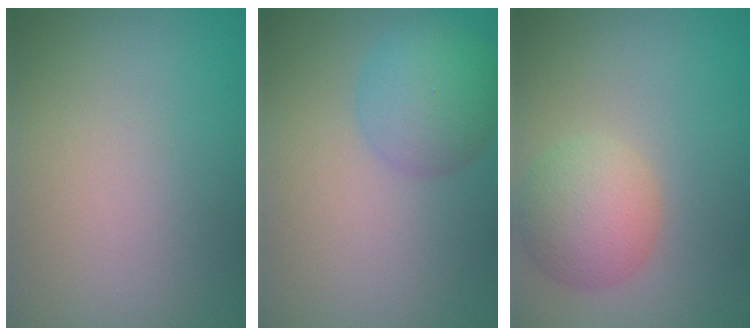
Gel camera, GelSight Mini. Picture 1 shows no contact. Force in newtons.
{"total": 4.4, "press": 4.4, "slide": 0.2}
{"total": 4.4, "press": 4.4, "slide": 0.4}